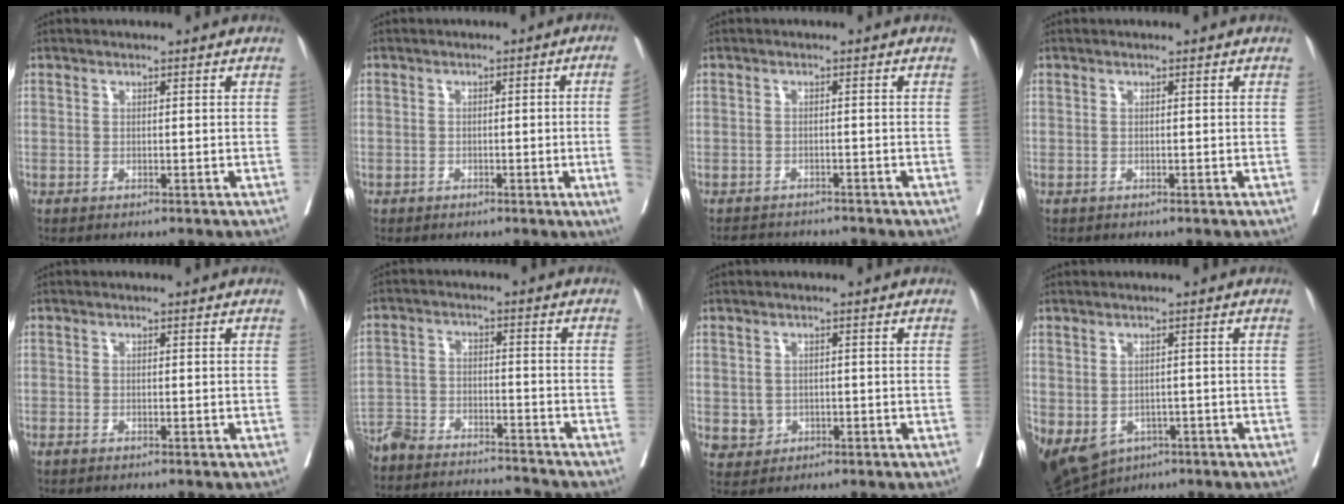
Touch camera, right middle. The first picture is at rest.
{"total": 4.9, "force": [-1.0, -0.8, 4.7], "torque": [-0.054, 0.000, -0.014]}
{"total": 3.7, "force": [-3.5, 1.1, 0.1], "torque": [0.003, -0.007, -0.056]}
{"total": 0.0}
{"total": 0.7, "force": [-0.7, 0.2, 0.3], "torque": [-0.011, -0.002, -0.012]}
{"total": 18.6, "force": [-17.7, 1.6, 5.4], "torque": [-0.114, -0.011, -0.266]}
{"total": 2.7, "force": [-0.4, 2.6, 0.6], "torque": [-0.004, 0.003, 0.002]}
{"total": 15.7, "force": [-7.4, 11.9, 7.0], "torque": [-0.204, -0.014, -0.094]}